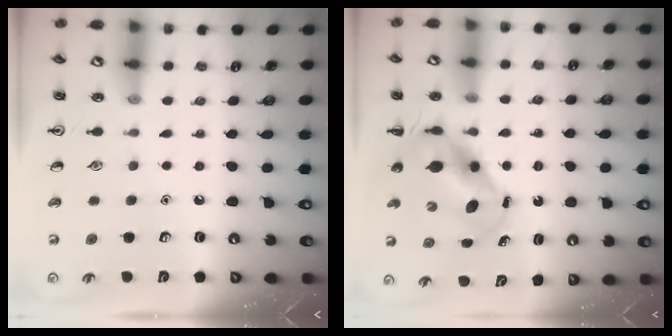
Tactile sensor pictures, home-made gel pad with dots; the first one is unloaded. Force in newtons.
{"total": 6.5, "press": 6.3, "slide": 1.4}